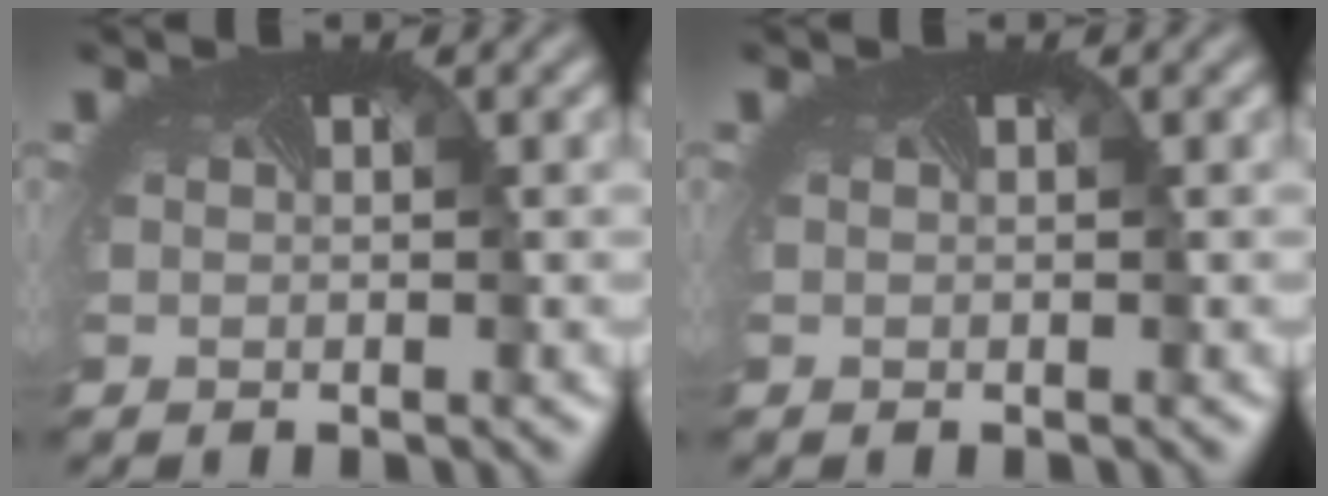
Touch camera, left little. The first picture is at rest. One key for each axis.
{"total": 0.0}